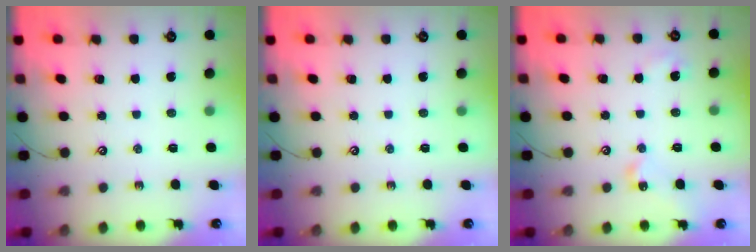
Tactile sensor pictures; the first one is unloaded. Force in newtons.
{"total": 0.0}
{"total": 8.5, "press": 8.5, "slide": 0.6}